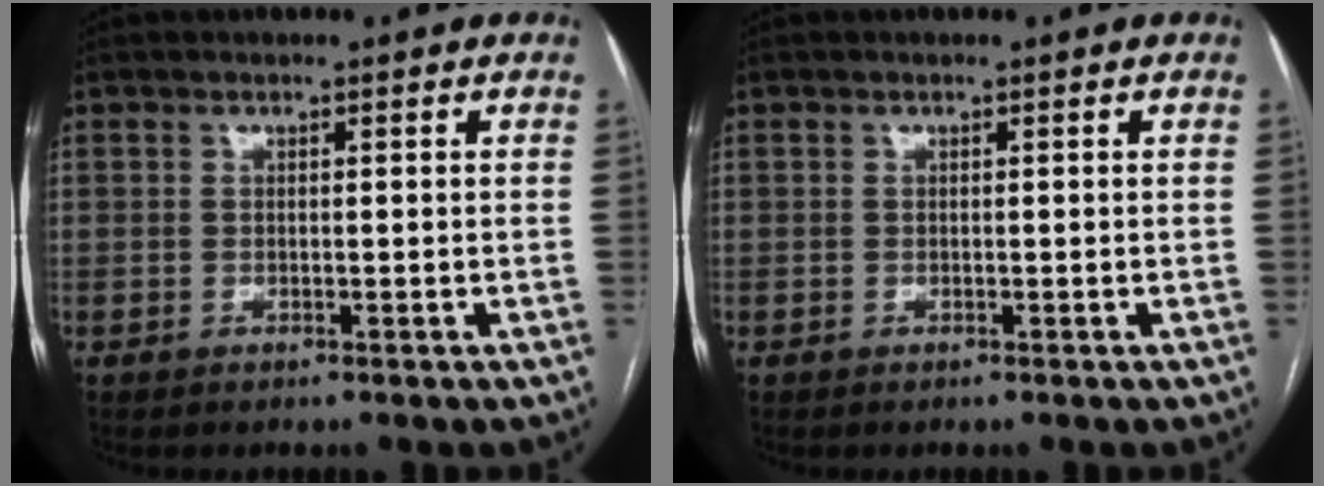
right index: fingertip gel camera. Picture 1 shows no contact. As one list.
[{"total": 0.0}]